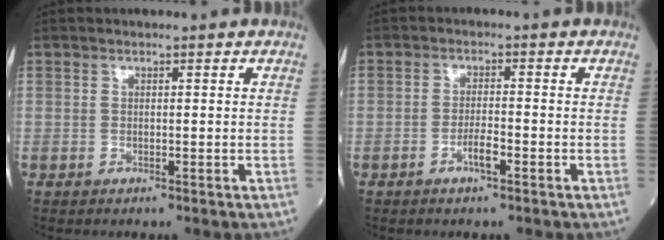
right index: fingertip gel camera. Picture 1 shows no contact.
{"total": 2.6, "force": [-1.4, 0.4, 2.2], "torque": [-0.038, 0.002, -0.027]}